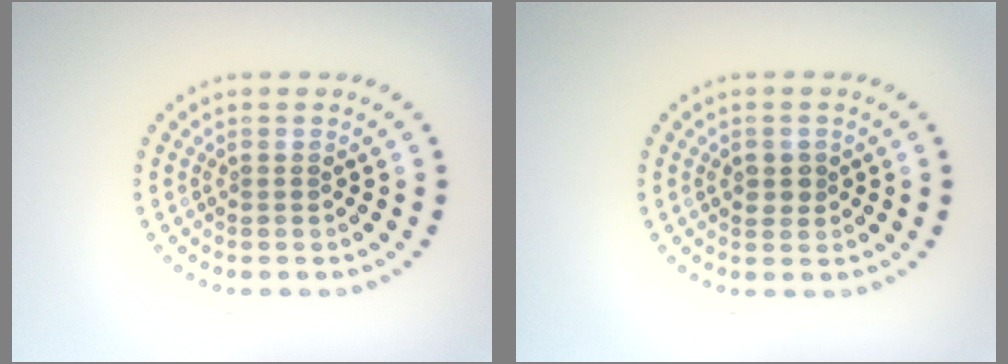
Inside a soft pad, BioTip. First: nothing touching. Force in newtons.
{"total": 1.6, "press": 1.6, "slide": 0.3}